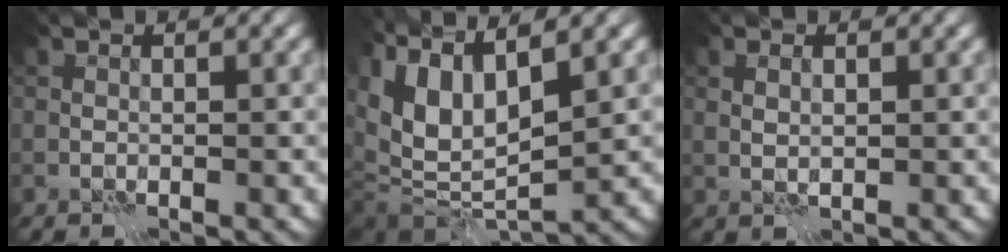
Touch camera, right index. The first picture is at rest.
{"total": 11.0, "force": [2.6, 5.2, 9.3], "torque": [-0.196, 0.009, 0.051]}
{"total": 1.3, "force": [0.5, 0.5, 1.0], "torque": [-0.020, 0.002, 0.013]}